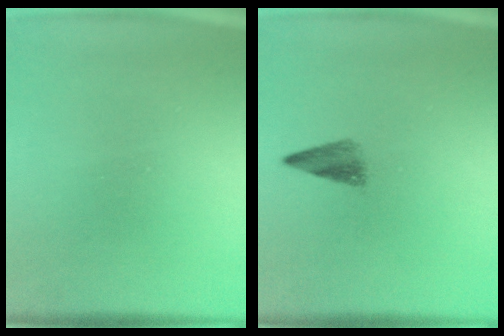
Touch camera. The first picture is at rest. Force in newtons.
{"total": 2.7}